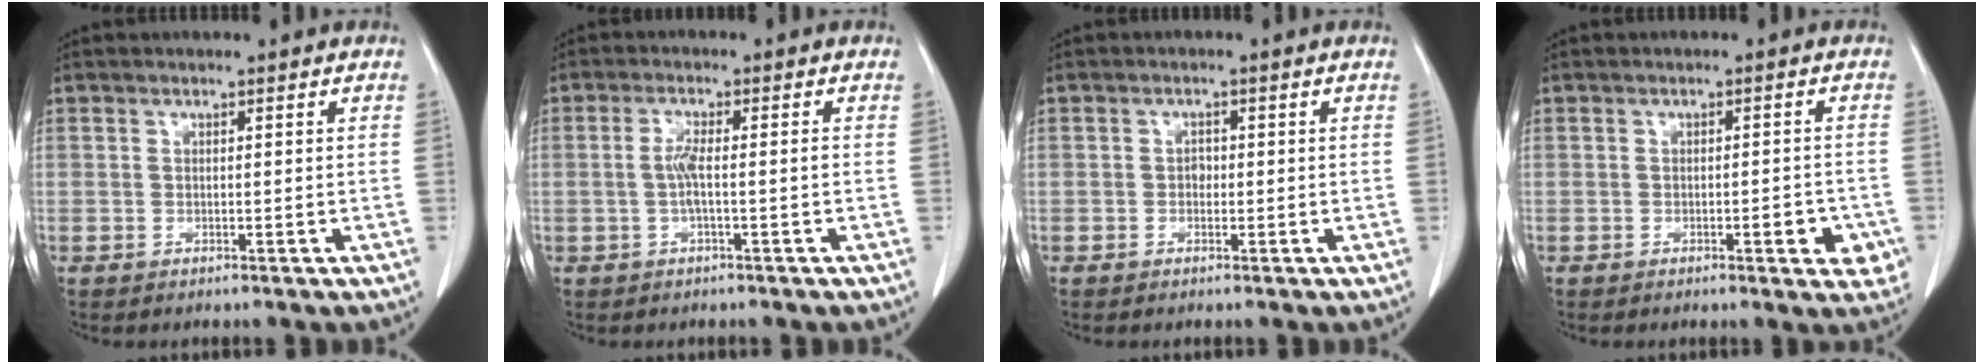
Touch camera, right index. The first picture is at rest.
{"total": 3.0, "force": [-0.5, 0.2, 2.9], "torque": [-0.056, 0.006, -0.008]}
{"total": 1.1, "force": [-0.1, 0.9, 0.7], "torque": [-0.005, 0.005, -0.002]}
{"total": 4.4, "force": [-1.8, 1.3, 3.9], "torque": [-0.041, -0.001, -0.019]}